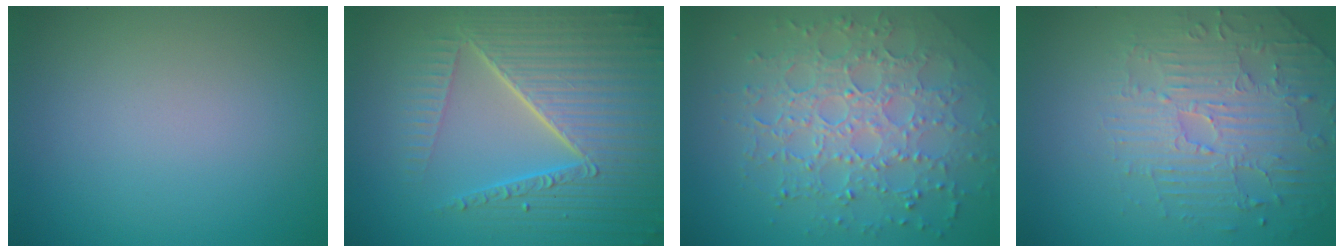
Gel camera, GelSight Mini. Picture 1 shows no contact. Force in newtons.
{"total": 8.5, "press": 5.9, "slide": 6.1}
{"total": 7.0, "press": 5.0, "slide": 4.9}
{"total": 4.6, "press": 3.9, "slide": 2.3}